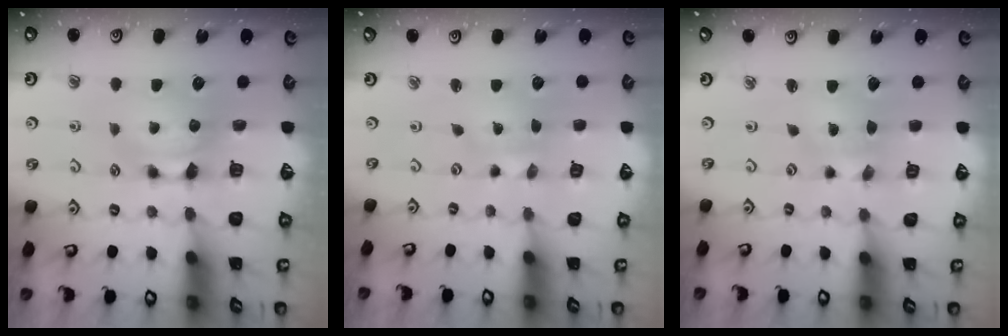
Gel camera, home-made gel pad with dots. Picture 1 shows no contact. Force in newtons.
{"total": 4.5, "press": 4.4, "slide": 1.1}
{"total": 2.9, "press": 2.8, "slide": 1.0}